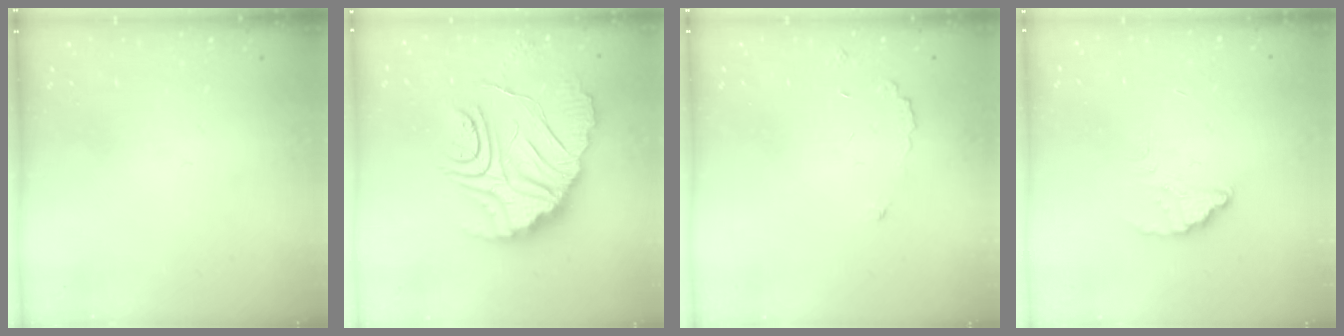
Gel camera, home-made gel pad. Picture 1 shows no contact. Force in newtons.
{"total": 18.5, "press": 18.4, "slide": 2.3}
{"total": 3.1, "press": 3.1, "slide": 0.3}
{"total": 2.2, "press": 2.2, "slide": 0.2}